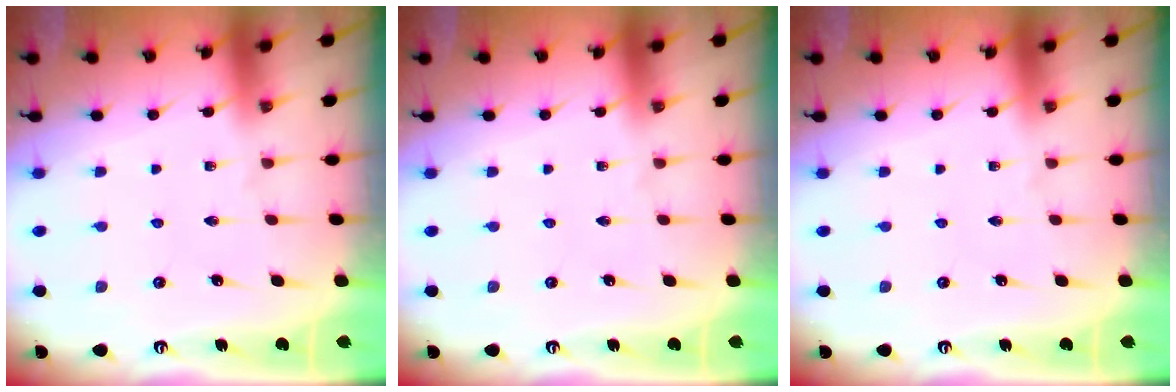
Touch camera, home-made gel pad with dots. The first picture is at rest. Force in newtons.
{"total": 0.0}
{"total": 0.0}